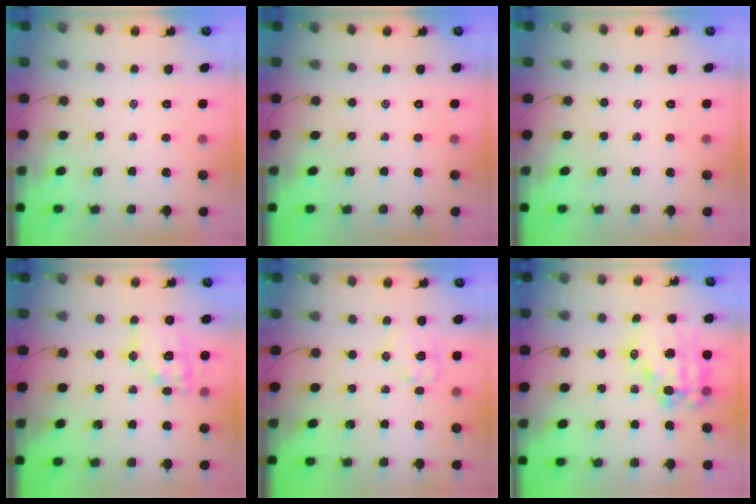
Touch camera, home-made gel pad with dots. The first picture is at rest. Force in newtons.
{"total": 0.0}
{"total": 0.0}
{"total": 12.2, "press": 12.1, "slide": 1.2}
{"total": 8.1, "press": 8.1, "slide": 0.6}
{"total": 16.3, "press": 15.9, "slide": 3.5}